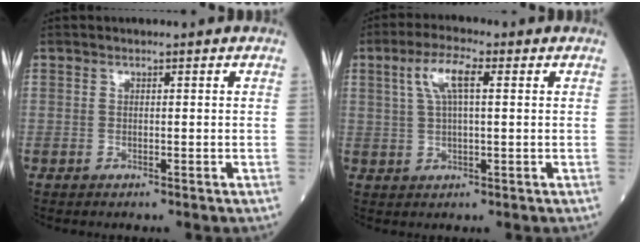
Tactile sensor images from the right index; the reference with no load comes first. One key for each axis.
{"total": 5.9, "fx": 2.0, "fy": 1.4, "fz": 5.4, "tx": -0.114, "ty": 0.018, "tz": 0.040}